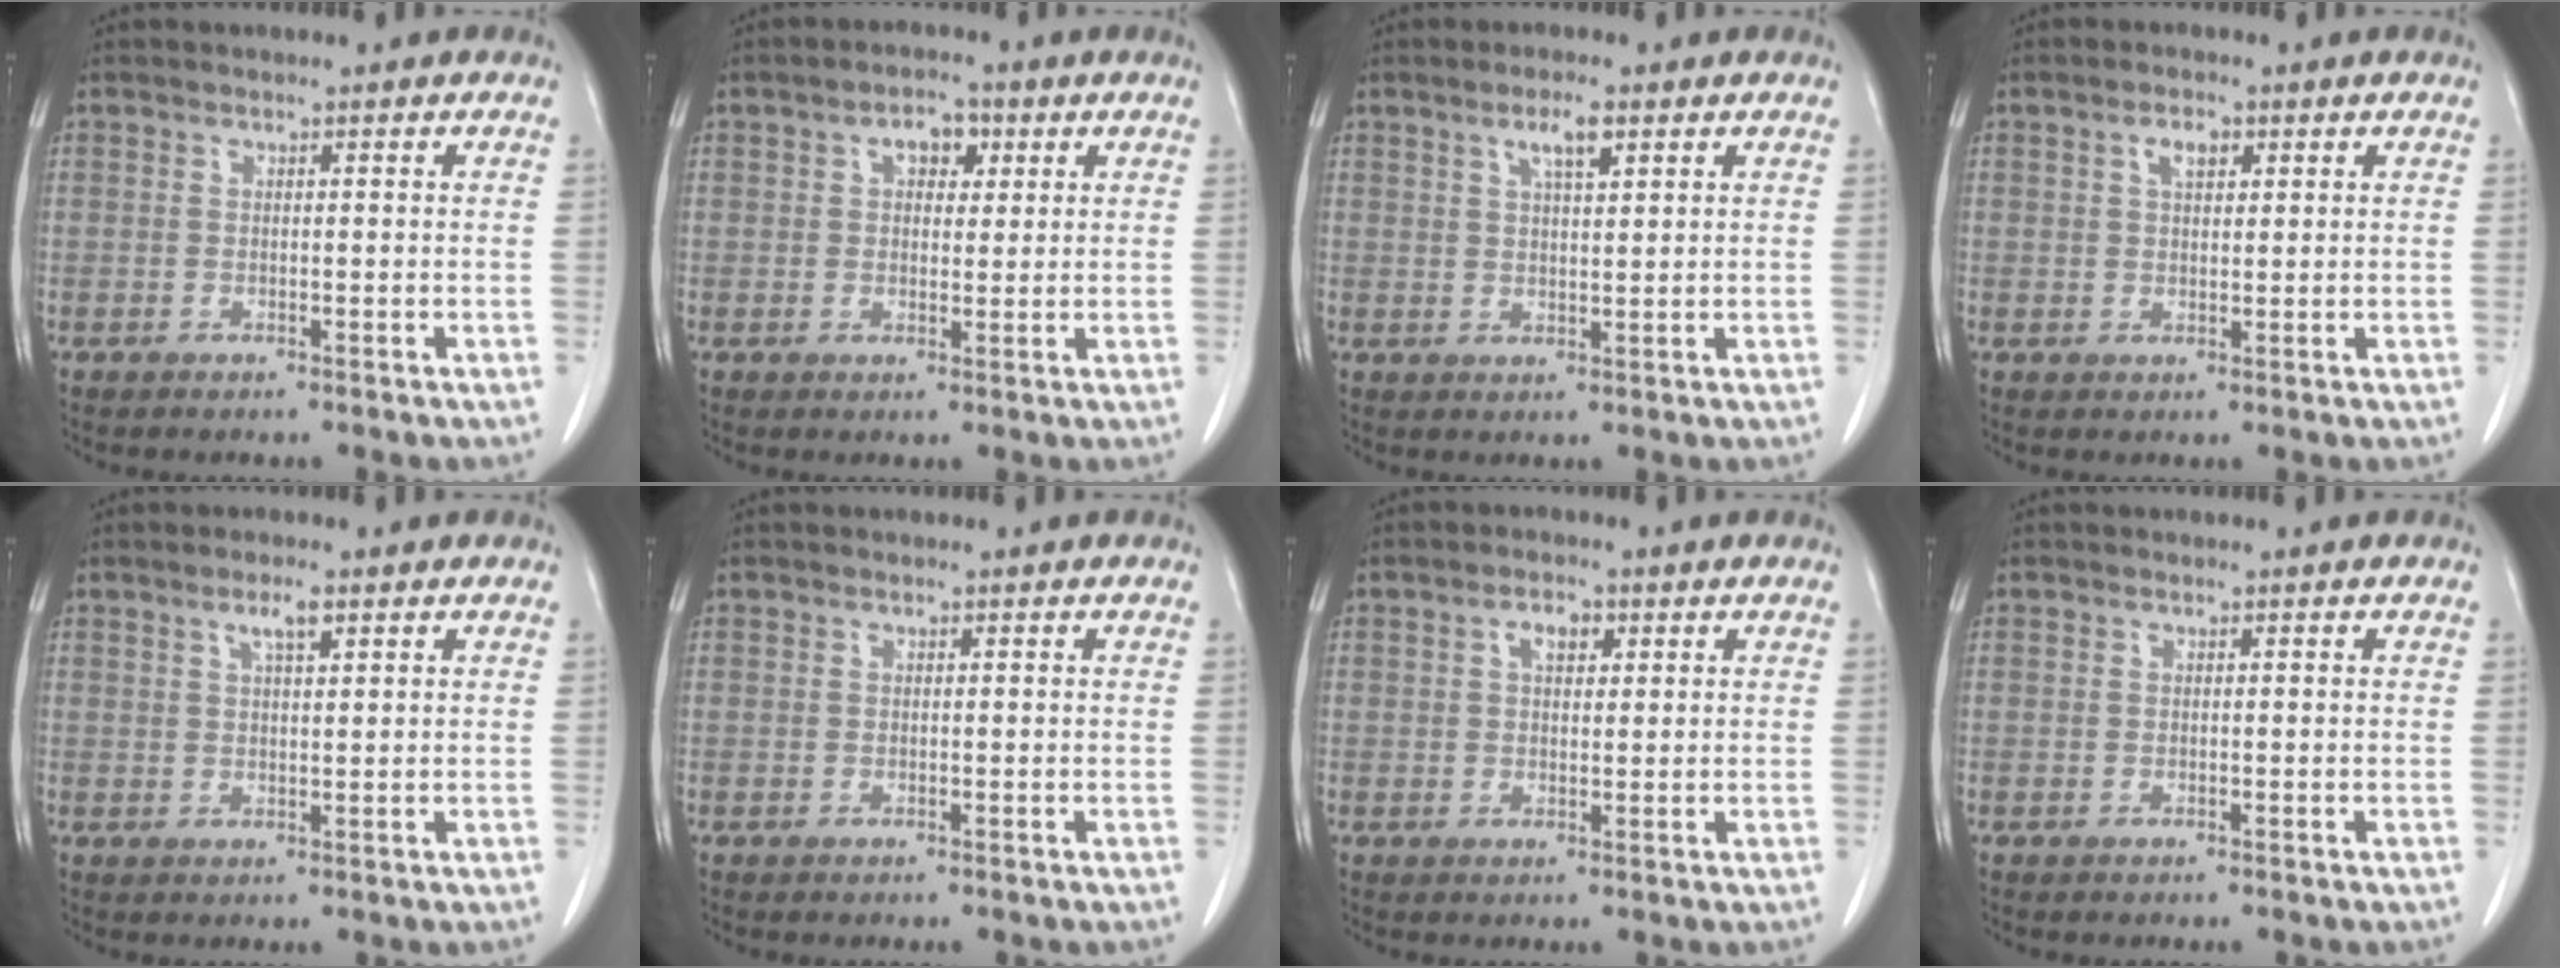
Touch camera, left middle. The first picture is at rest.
{"total": 3.9, "force": [1.6, 2.3, 2.7], "torque": [-0.041, 0.012, 0.025]}
{"total": 3.9, "force": [2.2, 0.7, 3.1], "torque": [-0.058, 0.001, 0.040]}
{"total": 2.6, "force": [1.2, 1.3, 1.9], "torque": [-0.034, 0.003, 0.022]}
{"total": 2.9, "force": [1.7, 0.4, 2.3], "torque": [-0.043, 0.001, 0.031]}
{"total": 0.0}
{"total": 2.8, "force": [1.2, 1.6, 2.0], "torque": [-0.035, 0.007, 0.020]}
{"total": 0.0}